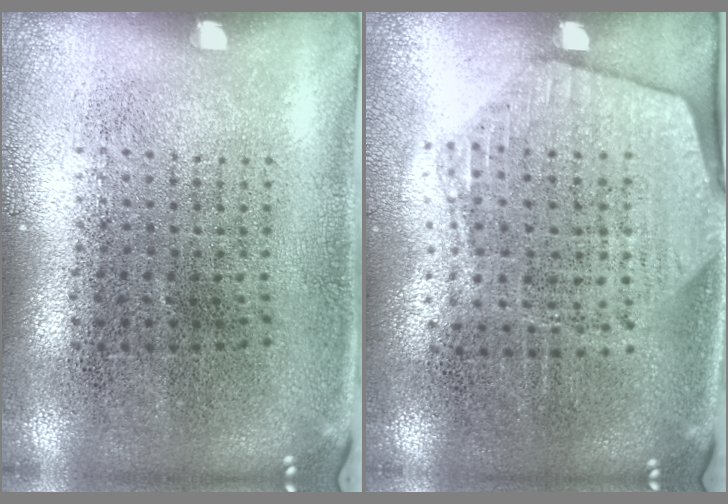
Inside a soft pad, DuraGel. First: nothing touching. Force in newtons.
{"total": 1.8, "press": 1.6, "slide": 0.8}